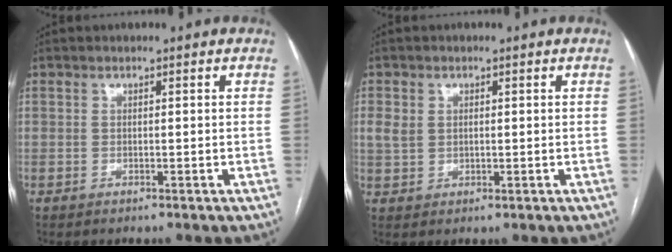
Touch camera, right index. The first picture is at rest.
{"total": 3.1, "force": [0.9, 2.5, 1.5], "torque": [-0.037, 0.010, 0.025]}